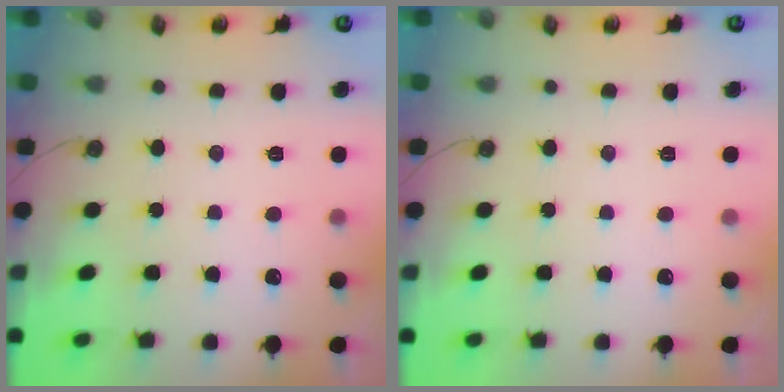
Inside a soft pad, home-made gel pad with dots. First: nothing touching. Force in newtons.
{"total": 0.0}